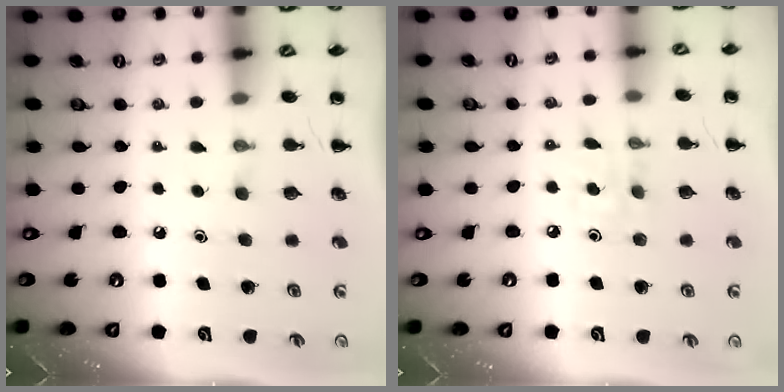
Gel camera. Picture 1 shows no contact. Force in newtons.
{"total": 2.1, "press": 2.0, "slide": 0.6}